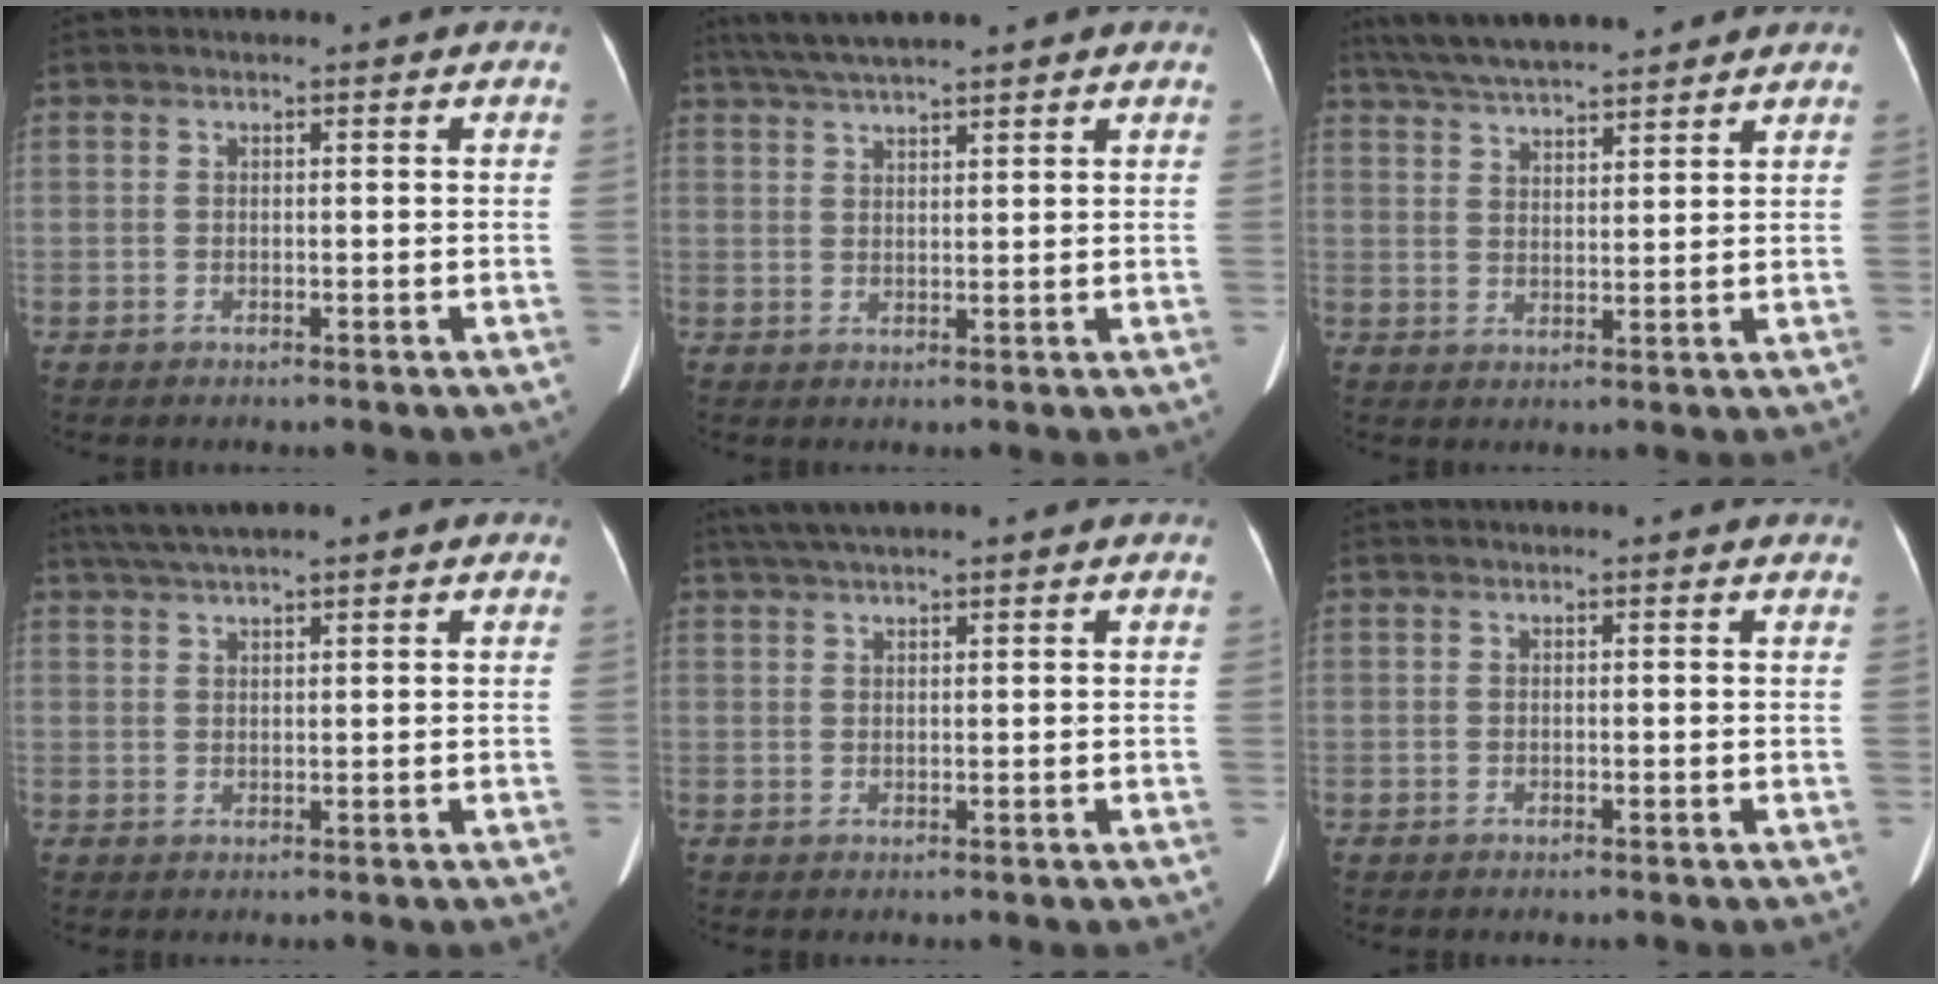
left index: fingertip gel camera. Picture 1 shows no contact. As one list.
[{"total": 8.0, "force": [6.6, 0.9, 4.5], "torque": [-0.071, 0.040, 0.104]}, {"total": 12.2, "force": [10.8, 1.9, 5.4], "torque": [-0.094, 0.032, 0.177]}, {"total": 6.7, "force": [5.3, 0.6, 4.1], "torque": [-0.068, 0.040, 0.086]}, {"total": 5.5, "force": [4.5, 0.4, 3.1], "torque": [-0.052, 0.036, 0.079]}, {"total": 1.5, "force": [1.4, 0.2, 0.4], "torque": [-0.010, 0.001, 0.005]}]